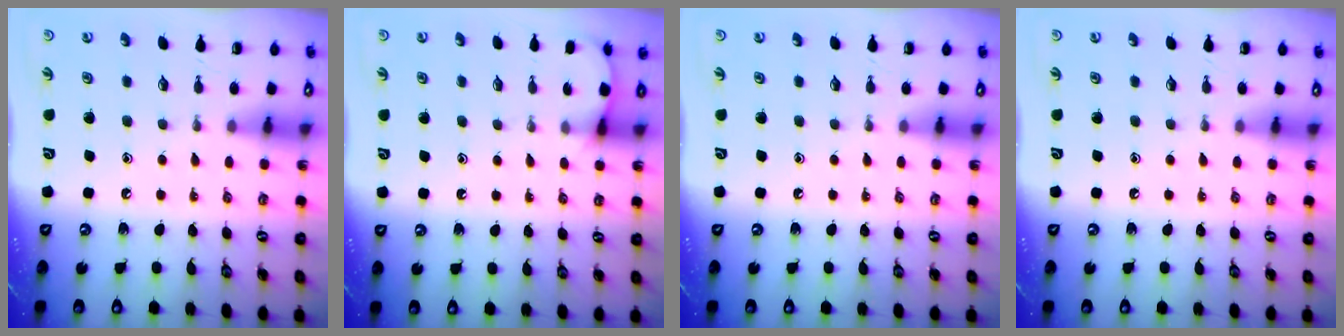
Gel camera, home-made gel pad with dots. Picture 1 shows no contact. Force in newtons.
{"total": 4.3, "press": 4.3, "slide": 0.3}
{"total": 0.0}
{"total": 0.0}